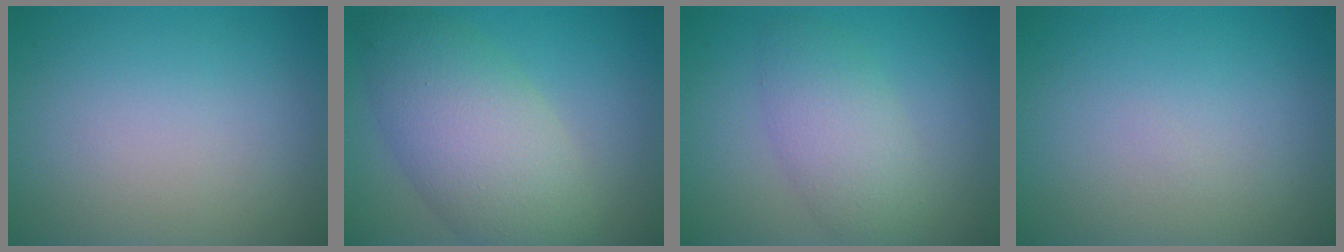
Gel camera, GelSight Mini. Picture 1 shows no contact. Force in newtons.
{"total": 7.8, "press": 7.8, "slide": 0.2}
{"total": 3.9, "press": 3.9, "slide": 0.2}
{"total": 0.0}